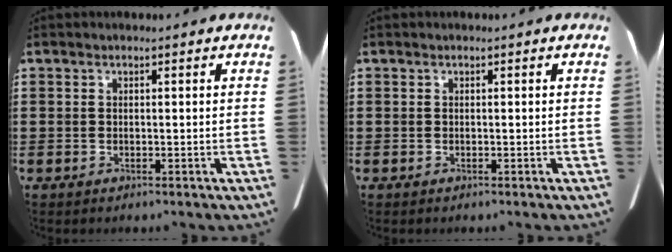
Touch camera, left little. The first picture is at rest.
{"total": 0.0}